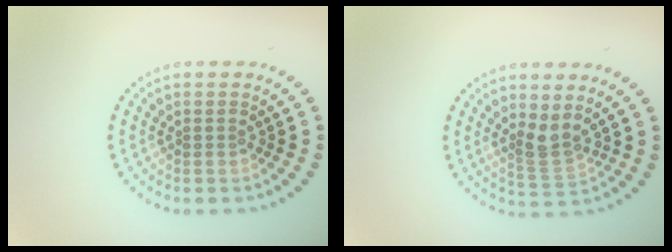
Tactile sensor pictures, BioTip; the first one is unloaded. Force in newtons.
{"total": 2.4, "press": 1.7, "slide": 1.7}